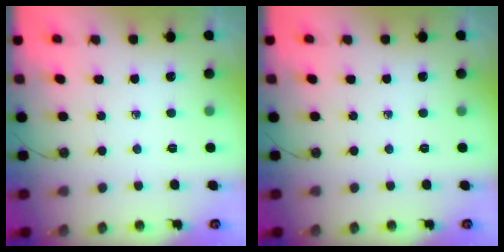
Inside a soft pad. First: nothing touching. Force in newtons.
{"total": 0.0}